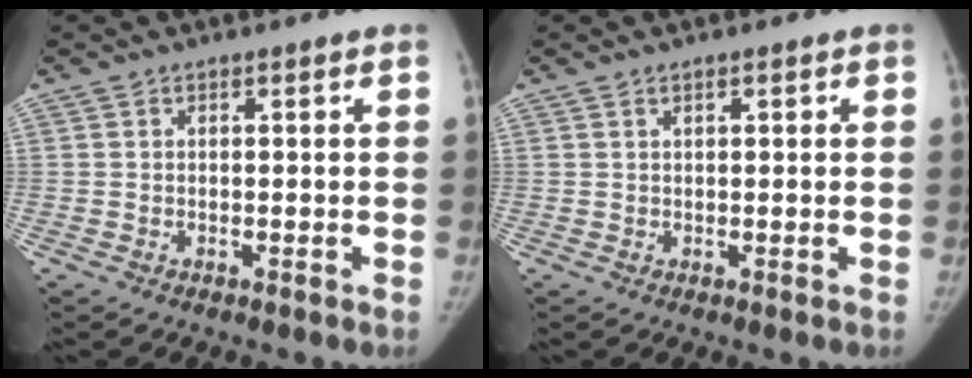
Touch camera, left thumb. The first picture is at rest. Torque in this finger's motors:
{"motor_torque": [-0.28, -0.11, -0.47, 0.26, -0.05]}